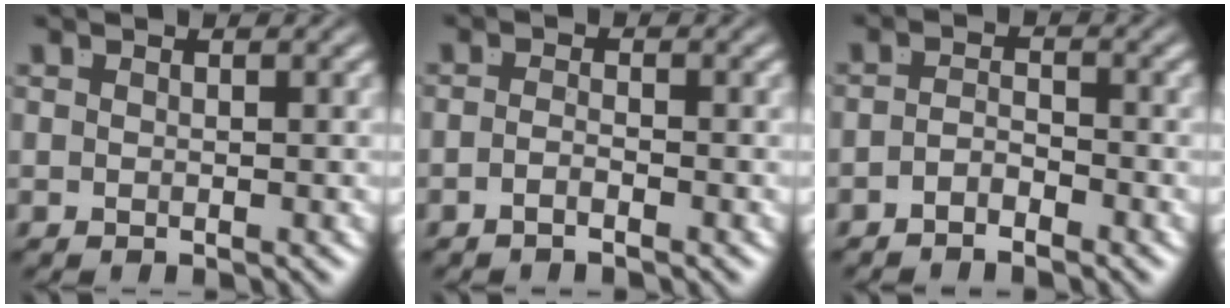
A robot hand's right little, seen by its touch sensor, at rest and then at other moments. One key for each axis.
{"total": 1.6, "fx": -1.4, "fy": -0.5, "fz": 0.6, "tx": -0.010, "ty": -0.007, "tz": -0.025}
{"total": 2.1, "fx": -2.0, "fy": 0.0, "fz": 0.7, "tx": -0.005, "ty": -0.011, "tz": -0.033}